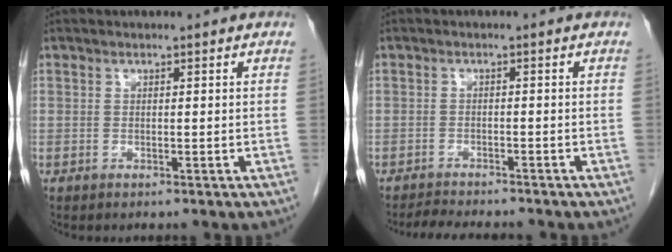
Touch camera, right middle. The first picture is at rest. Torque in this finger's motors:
{"motor_torque": [0.58, -0.50, 0.03, 0.01]}